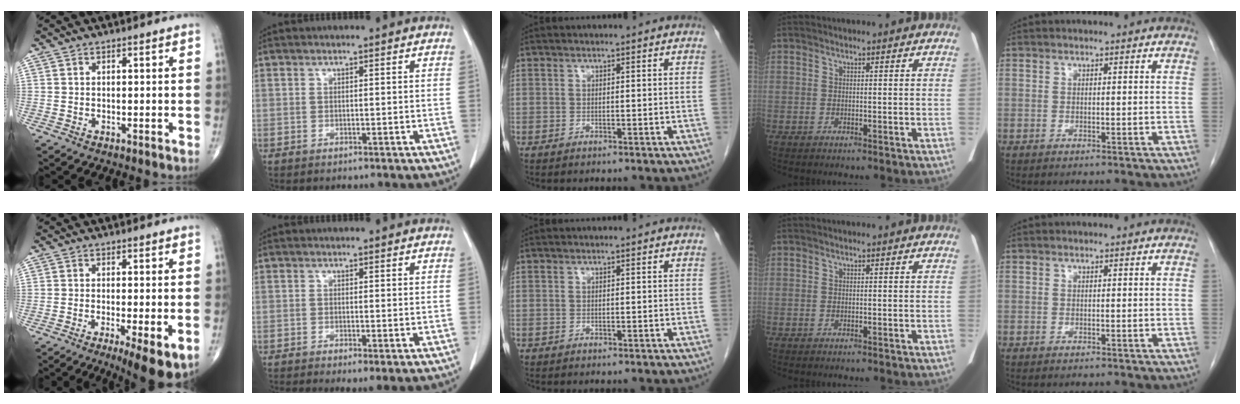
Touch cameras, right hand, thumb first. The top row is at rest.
{"thumb": {"total": 9.1, "force": [-3.5, 2.1, 8.2], "torque": [-0.121, -0.017, -0.052]}, "index": {"total": 3.0, "force": [-1.2, 0.7, 2.6], "torque": [-0.040, -0.009, -0.016]}}